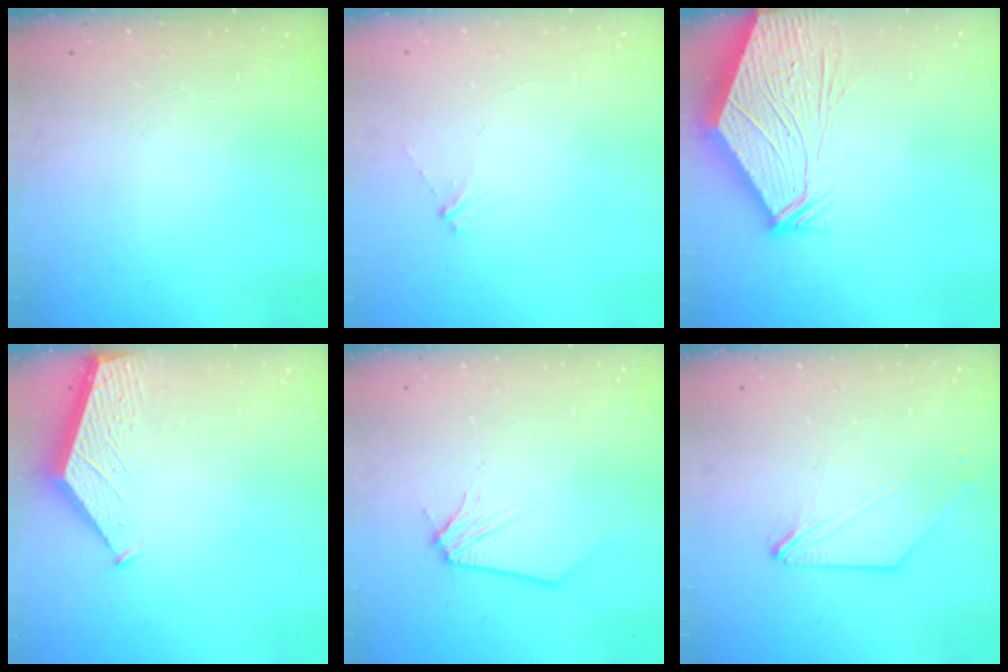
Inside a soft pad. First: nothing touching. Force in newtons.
{"total": 3.8, "press": 3.7, "slide": 0.7}
{"total": 11.8, "press": 11.7, "slide": 1.5}
{"total": 1.9, "press": 1.9, "slide": 0.2}
{"total": 0.0}
{"total": 0.7, "press": 0.7, "slide": 0.1}